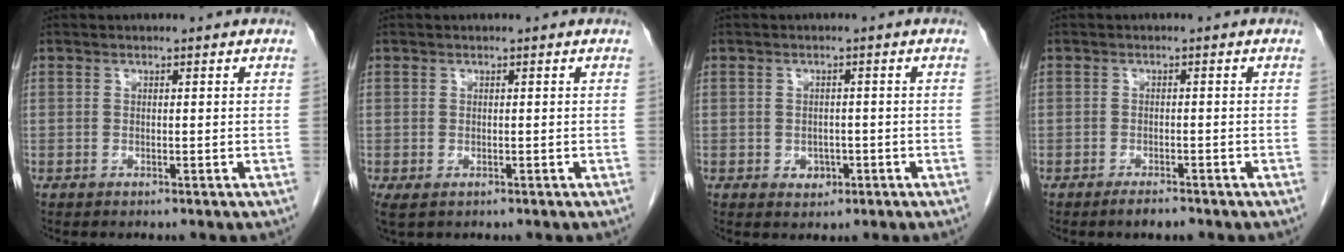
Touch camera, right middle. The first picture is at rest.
{"total": 1.9, "force": [-0.7, 1.2, 1.3], "torque": [-0.032, -0.008, -0.002]}
{"total": 2.2, "force": [-0.8, 1.7, 1.1], "torque": [-0.012, 0.004, -0.004]}
{"total": 2.0, "force": [-1.6, 0.4, 1.1], "torque": [-0.021, -0.002, -0.024]}